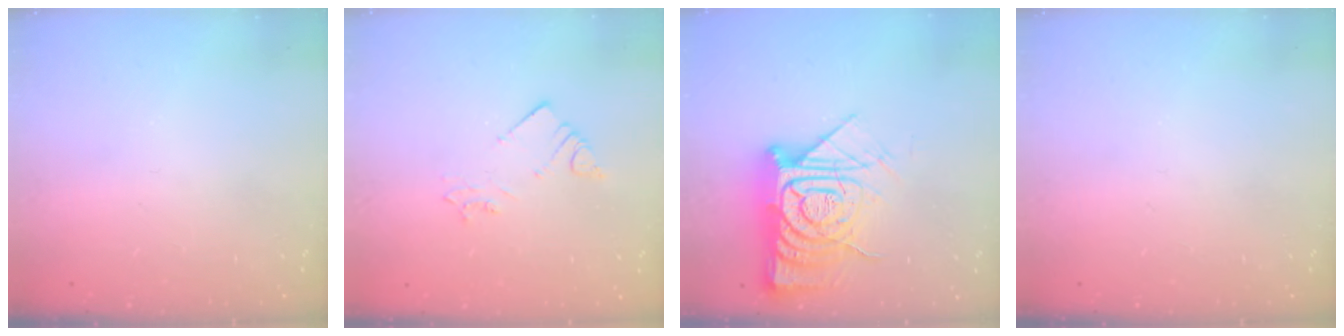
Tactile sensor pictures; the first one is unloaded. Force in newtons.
{"total": 2.8, "press": 2.8, "slide": 0.1}
{"total": 17.2, "press": 17.1, "slide": 1.5}
{"total": 0.0}